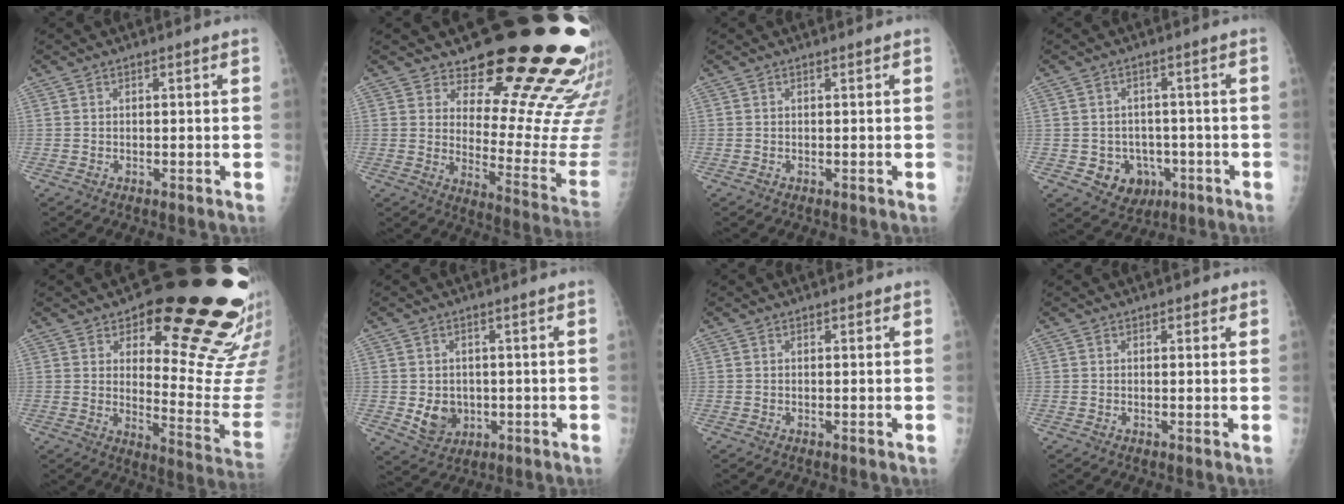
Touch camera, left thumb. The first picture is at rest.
{"total": 23.7, "force": [19.8, 6.9, 11.1], "torque": [-0.103, -0.175, 0.253]}
{"total": 0.0}
{"total": 7.1, "force": [-2.2, 6.2, 2.7], "torque": [-0.015, 0.014, -0.020]}
{"total": 22.7, "force": [15.8, 8.1, 14.2], "torque": [-0.125, -0.119, 0.205]}
{"total": 5.3, "force": [-0.4, 4.5, 2.8], "torque": [-0.026, -0.004, 0.009]}
{"total": 0.5, "force": [0.4, 0.3, 0.2], "torque": [-0.003, -0.003, 0.004]}
{"total": 1.4, "force": [0.9, 0.8, 0.6], "torque": [0.005, -0.003, 0.007]}